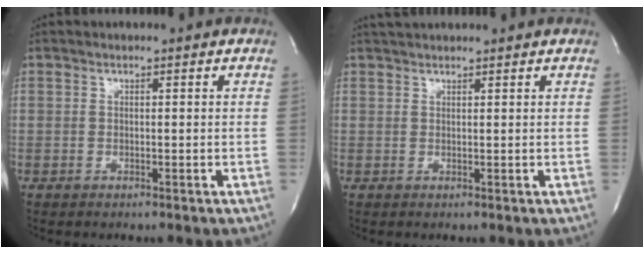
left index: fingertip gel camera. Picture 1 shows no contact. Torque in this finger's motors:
{"motor_torque": [-0.17, -0.01, 0.05, 0.04]}